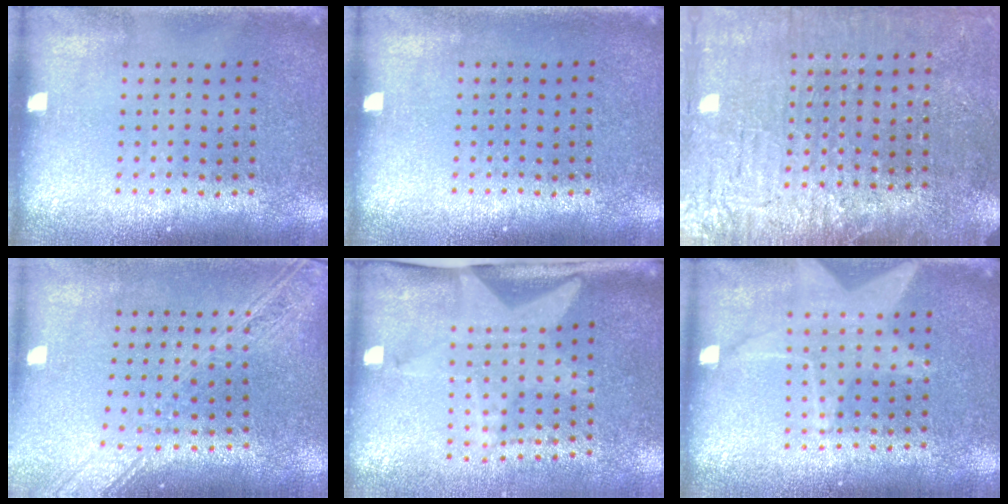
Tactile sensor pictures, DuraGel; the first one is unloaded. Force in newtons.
{"total": 0.0}
{"total": 3.8, "press": 3.5, "slide": 1.3}
{"total": 2.1, "press": 1.8, "slide": 1.1}
{"total": 2.0, "press": 1.5, "slide": 1.4}
{"total": 1.4, "press": 1.4, "slide": 0.1}